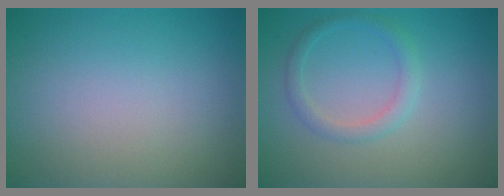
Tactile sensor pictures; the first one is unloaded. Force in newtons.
{"total": 1.9, "press": 1.8, "slide": 0.1}